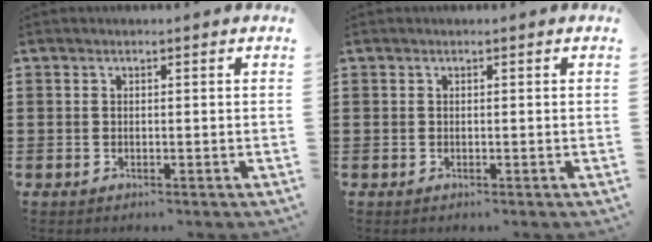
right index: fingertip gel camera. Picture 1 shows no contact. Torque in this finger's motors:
{"motor_torque": [0.04, 0.04, 0.00, 0.00]}